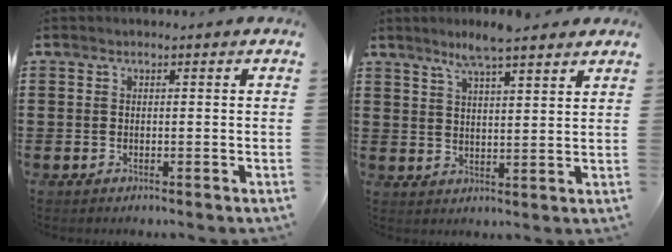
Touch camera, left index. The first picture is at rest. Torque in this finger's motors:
{"motor_torque": [1.10, -1.03, 0.81, 0.09]}